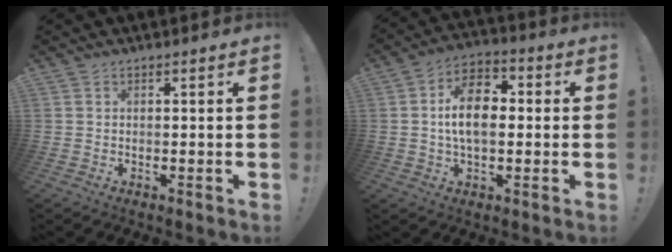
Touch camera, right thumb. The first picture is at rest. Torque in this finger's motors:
{"motor_torque": [-0.18, 0.73, 1.16, -0.17, 0.11]}